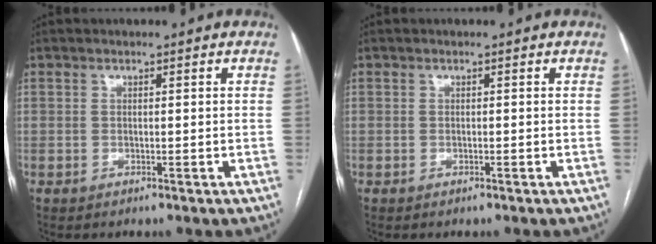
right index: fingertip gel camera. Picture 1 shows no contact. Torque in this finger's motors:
{"motor_torque": [0.02, -0.08, -0.03, -0.01]}